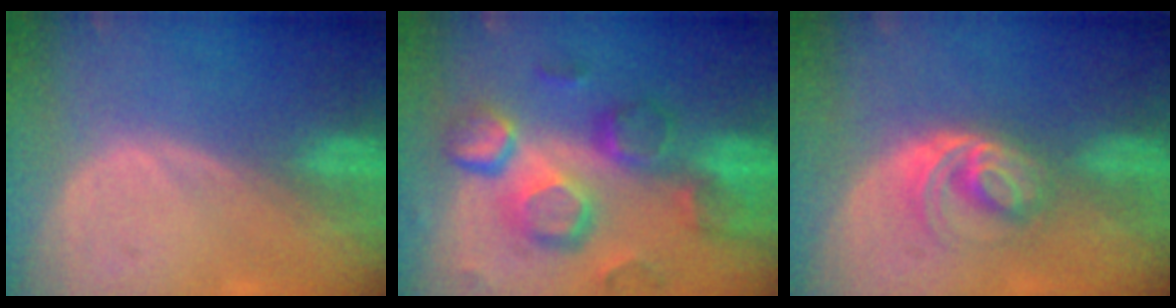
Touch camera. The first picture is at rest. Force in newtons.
{"total": 12.4, "press": 10.8, "slide": 6.1}
{"total": 6.1, "press": 5.3, "slide": 3.1}